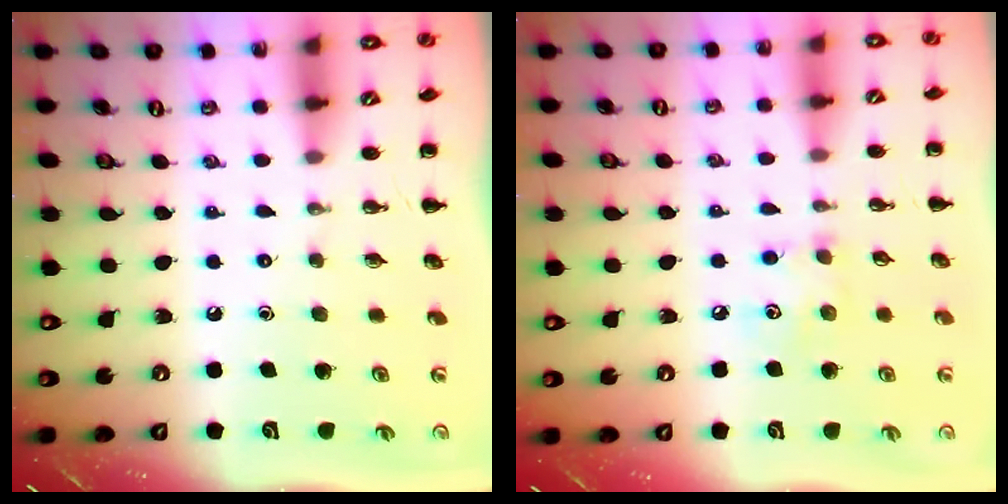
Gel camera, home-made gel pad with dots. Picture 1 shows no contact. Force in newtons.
{"total": 4.5, "press": 4.5, "slide": 0.6}